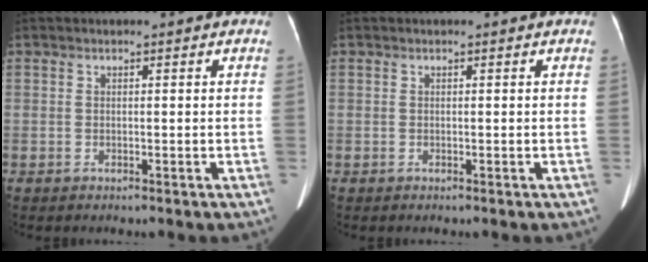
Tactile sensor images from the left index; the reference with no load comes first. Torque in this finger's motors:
{"motor_torque": [0.00, 0.00, 0.00, 0.00]}